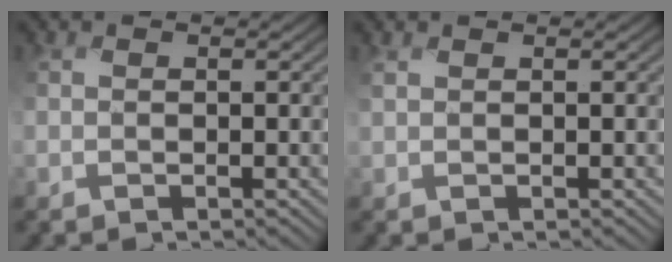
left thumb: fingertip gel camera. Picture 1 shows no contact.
{"total": 0.8, "force": [0.7, 0.2, 0.4], "torque": [-0.016, 0.002, 0.017]}